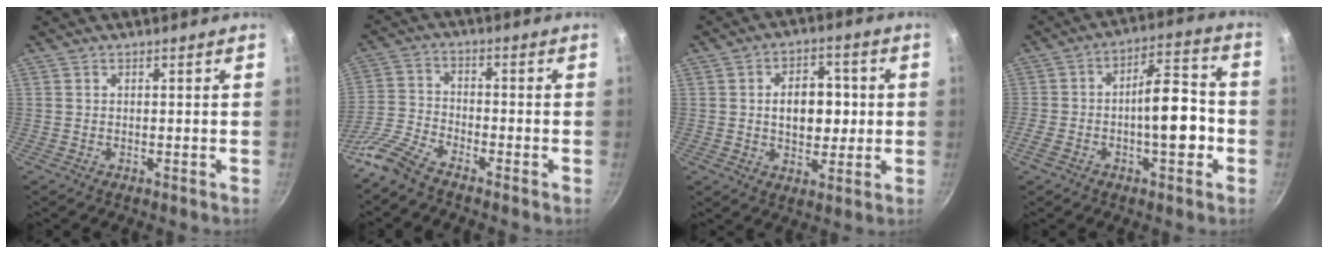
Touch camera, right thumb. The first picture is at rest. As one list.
[{"total": 7.3, "force": [-5.9, 2.4, 3.5], "torque": [-0.079, 0.038, -0.138]}, {"total": 10.1, "force": [0.6, 6.8, 7.4], "torque": [-0.073, 0.008, 0.007]}, {"total": 12.7, "force": [-3.4, 5.5, 10.9], "torque": [-0.141, 0.051, -0.062]}]